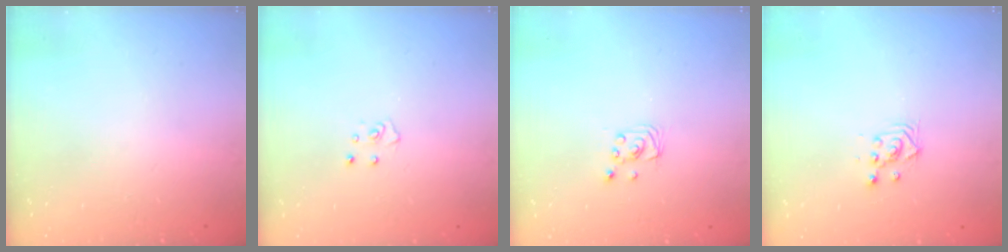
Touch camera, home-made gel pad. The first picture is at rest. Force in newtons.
{"total": 3.8, "press": 3.8, "slide": 0.3}
{"total": 1.9, "press": 1.9, "slide": 0.1}
{"total": 2.3, "press": 2.3, "slide": 0.1}